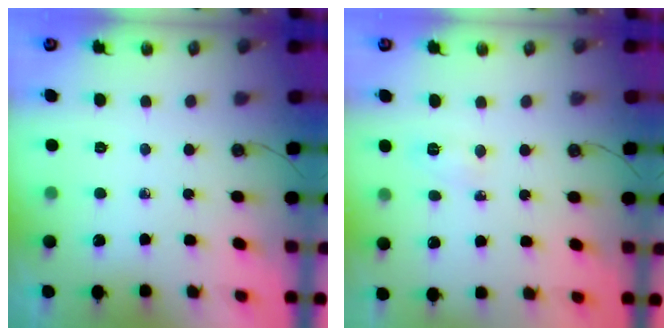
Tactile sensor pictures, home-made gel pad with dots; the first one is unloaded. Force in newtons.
{"total": 4.5, "press": 4.5, "slide": 0.5}